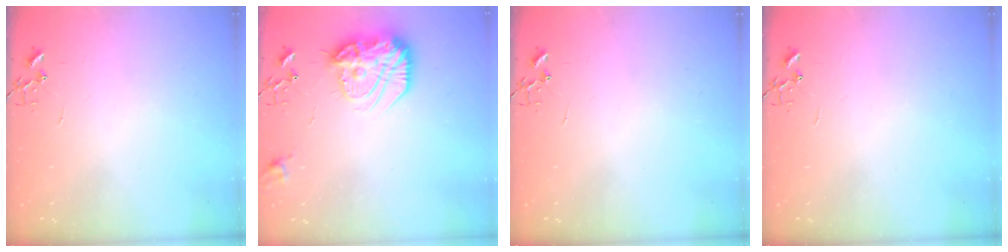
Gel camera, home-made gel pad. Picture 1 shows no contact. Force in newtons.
{"total": 22.2, "press": 22.1, "slide": 1.5}
{"total": 0.0}
{"total": 0.0}